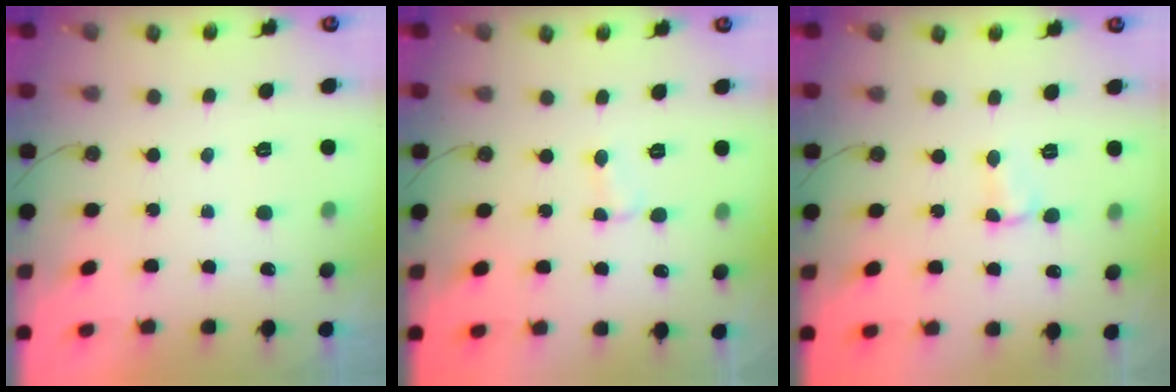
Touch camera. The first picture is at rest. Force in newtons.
{"total": 2.1, "press": 2.1, "slide": 0.2}
{"total": 1.9, "press": 1.9, "slide": 0.3}